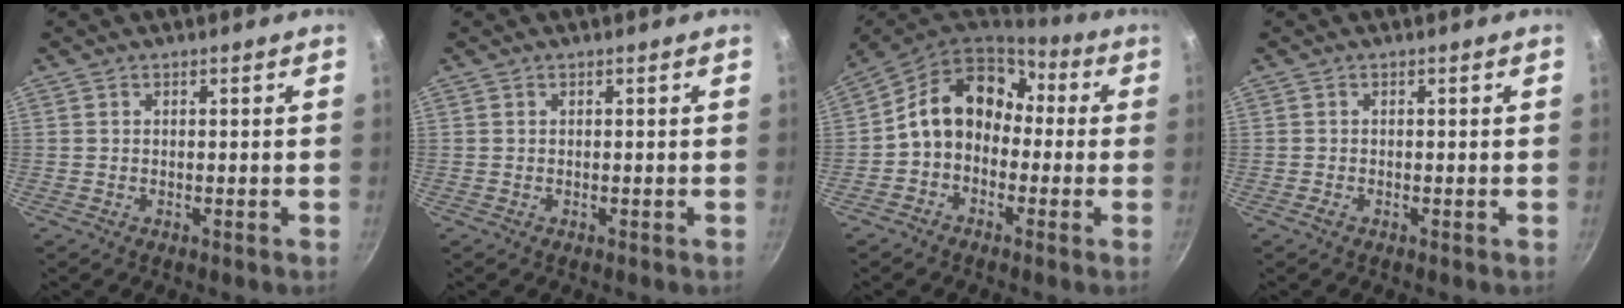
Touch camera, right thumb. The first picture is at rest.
{"total": 0.0}
{"total": 13.1, "force": [0.3, 10.4, 8.0], "torque": [-0.098, 0.049, -0.016]}
{"total": 0.5, "force": [-0.3, 0.2, 0.3], "torque": [-0.008, 0.002, -0.008]}